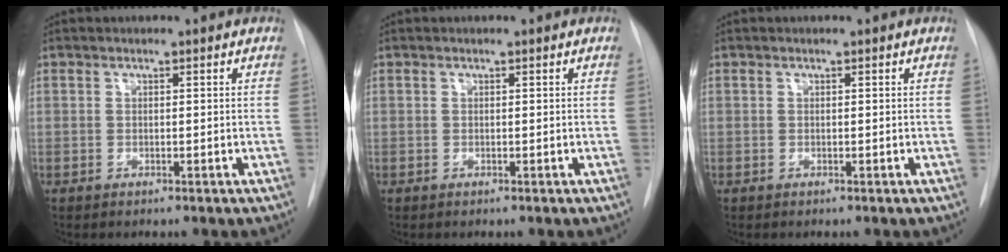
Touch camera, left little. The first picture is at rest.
{"total": 0.0}
{"total": 0.0}